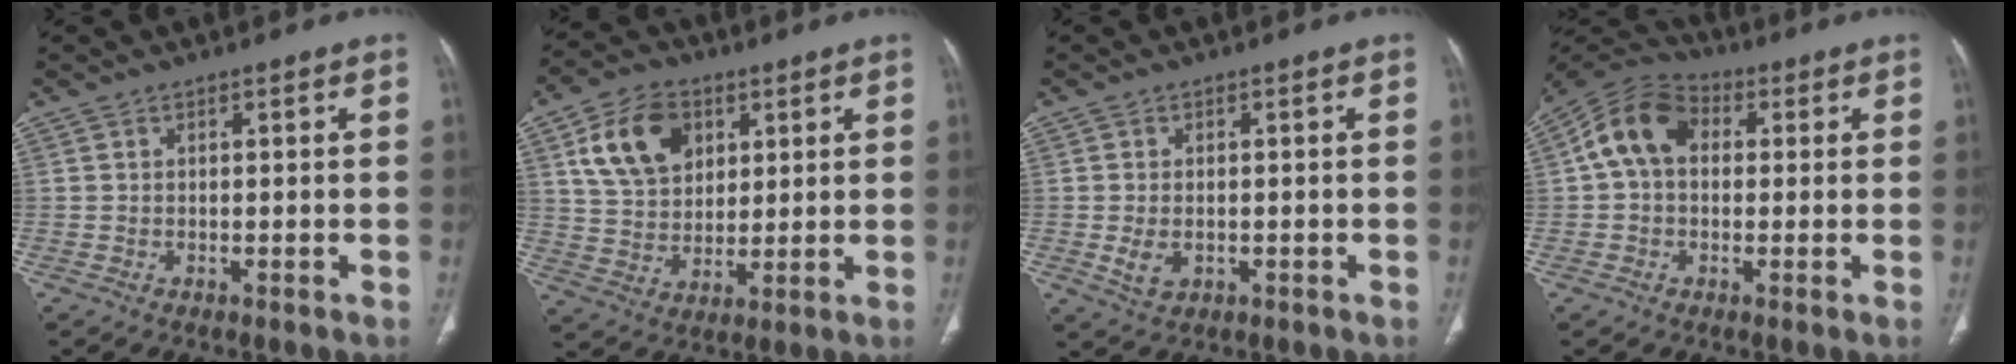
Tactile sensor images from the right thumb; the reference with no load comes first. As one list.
[{"total": 13.5, "force": [5.2, 9.6, 8.0], "torque": [-0.115, -0.009, 0.097]}, {"total": 3.7, "force": [-0.6, 2.5, 2.7], "torque": [-0.051, -0.003, -0.003]}, {"total": 10.9, "force": [1.5, 8.0, 7.3], "torque": [-0.127, 0.031, 0.013]}]